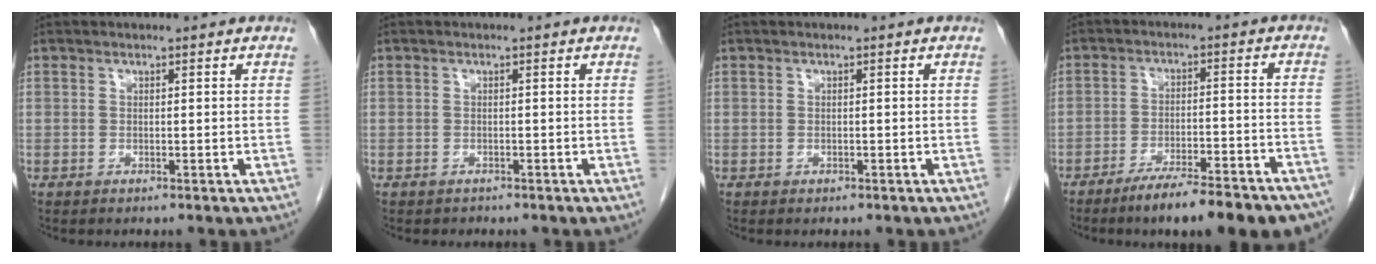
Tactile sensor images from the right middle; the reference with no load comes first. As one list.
[{"total": 0.7, "force": [-0.6, 0.4, 0.0], "torque": [-0.011, 0.000, -0.010]}, {"total": 0.0}, {"total": 16.0, "force": [-12.9, 2.3, 9.1], "torque": [-0.087, 0.012, -0.185]}]